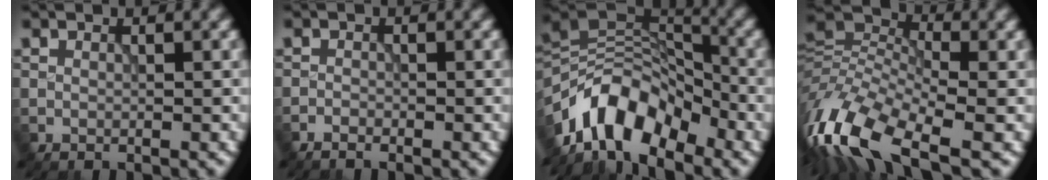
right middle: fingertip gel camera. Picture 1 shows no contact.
{"total": 0.8, "force": [-0.8, 0.1, 0.3], "torque": [-0.003, -0.001, -0.017]}
{"total": 9.9, "force": [-6.2, 4.9, 6.0], "torque": [-0.088, 0.013, -0.127]}
{"total": 12.9, "force": [-5.7, 6.0, 9.9], "torque": [-0.219, -0.001, -0.121]}